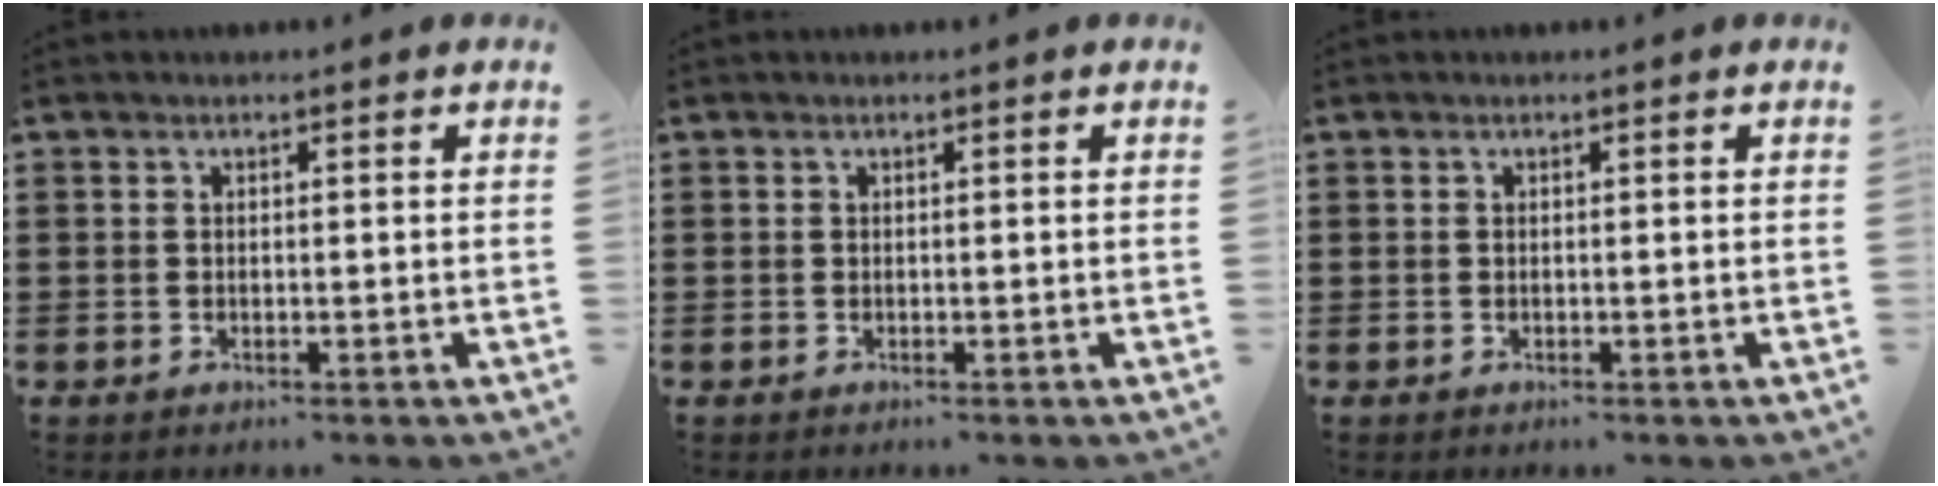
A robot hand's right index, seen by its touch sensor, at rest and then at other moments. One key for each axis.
{"total": 0.0}
{"total": 0.0}